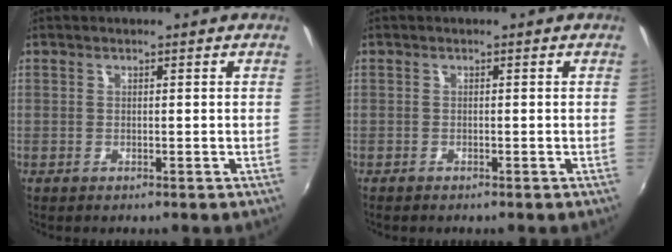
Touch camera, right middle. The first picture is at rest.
{"total": 0.8, "force": [-0.7, 0.3, 0.2], "torque": [-0.007, -0.004, -0.015]}